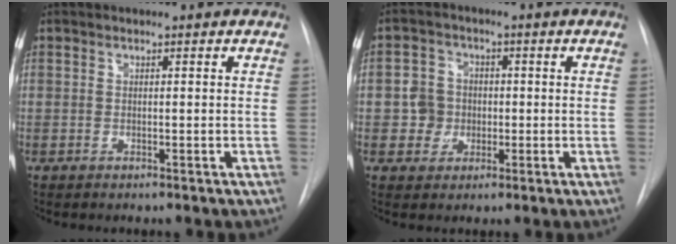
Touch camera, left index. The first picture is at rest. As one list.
[{"total": 4.7, "force": [-0.5, 4.6, 0.9], "torque": [-0.017, 0.018, -0.003]}]